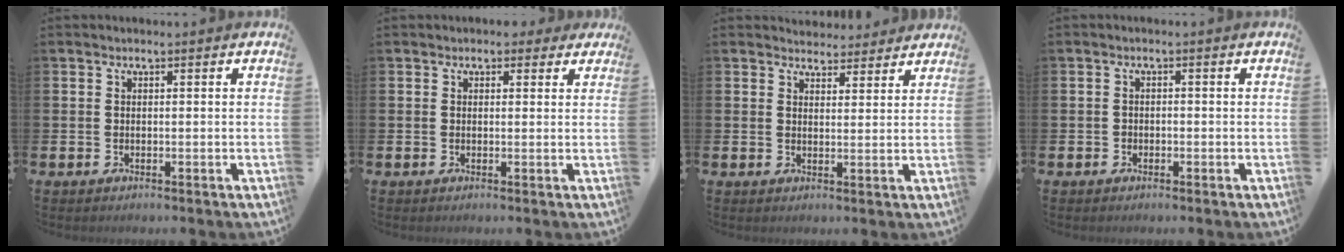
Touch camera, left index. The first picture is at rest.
{"total": 1.5, "force": [1.0, 1.1, 0.3], "torque": [0.001, 0.006, 0.014]}
{"total": 3.7, "force": [3.6, 1.0, -0.2], "torque": [0.002, -0.020, 0.066]}
{"total": 1.0, "force": [-0.7, 0.8, 0.2], "torque": [-0.012, 0.006, -0.014]}